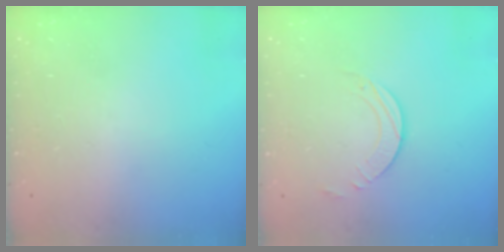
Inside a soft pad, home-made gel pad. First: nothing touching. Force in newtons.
{"total": 2.3, "press": 2.3, "slide": 0.2}